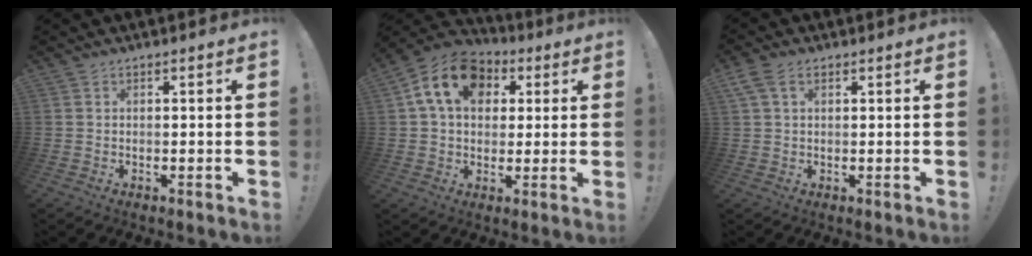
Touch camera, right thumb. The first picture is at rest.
{"total": 15.7, "force": [5.4, 11.5, 9.3], "torque": [-0.144, -0.004, 0.104]}
{"total": 4.5, "force": [2.0, 2.8, 2.9], "torque": [-0.050, 0.002, 0.040]}